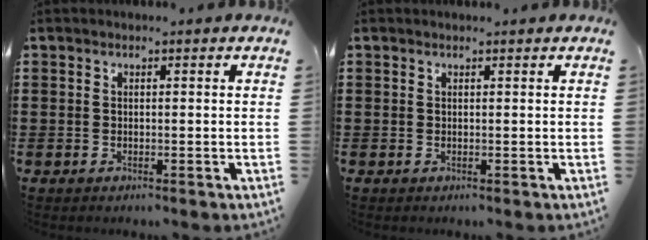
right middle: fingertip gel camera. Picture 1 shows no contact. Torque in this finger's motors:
{"motor_torque": [-0.07, -0.17, -0.11, -0.01]}